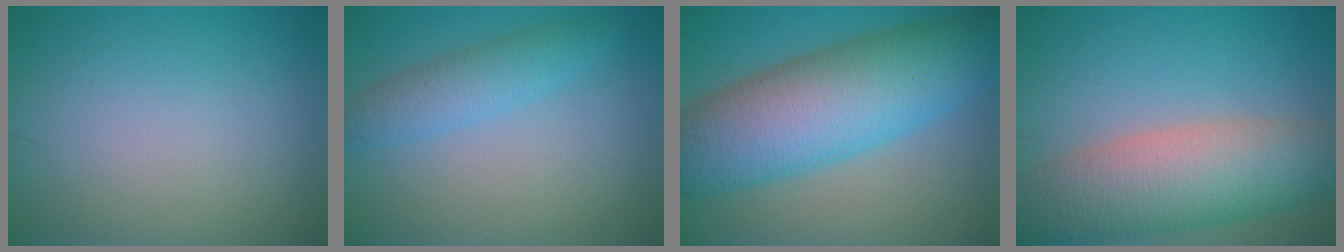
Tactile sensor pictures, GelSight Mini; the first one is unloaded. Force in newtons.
{"total": 3.0, "press": 3.0, "slide": 0.1}
{"total": 12.3, "press": 12.3, "slide": 0.2}
{"total": 9.4, "press": 9.4, "slide": 0.4}